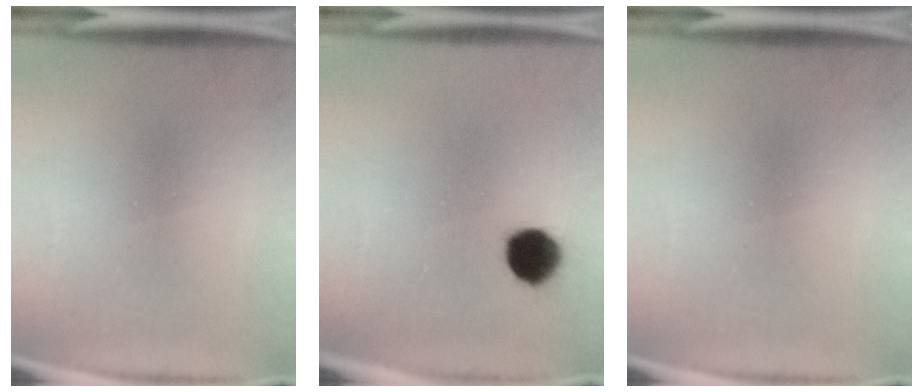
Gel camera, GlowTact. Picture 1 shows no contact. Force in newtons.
{"total": 6.7}
{"total": 0.0}